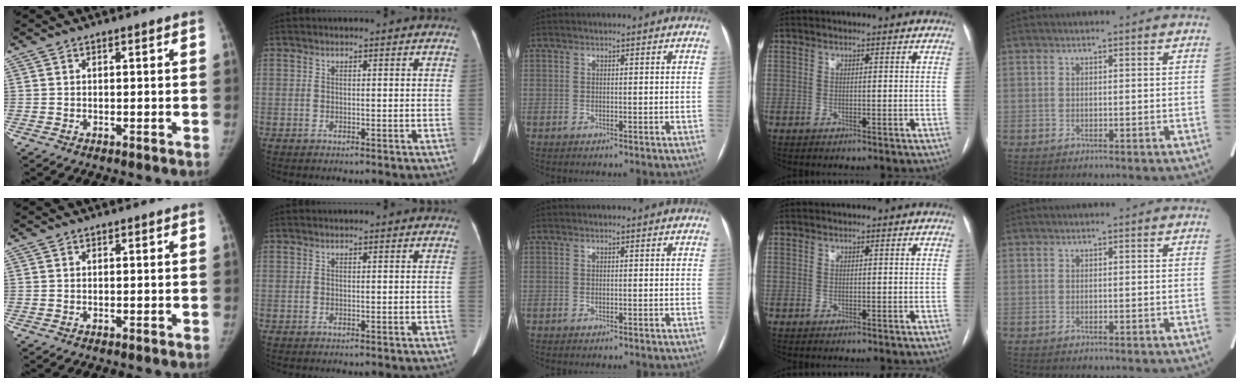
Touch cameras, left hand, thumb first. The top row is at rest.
{}